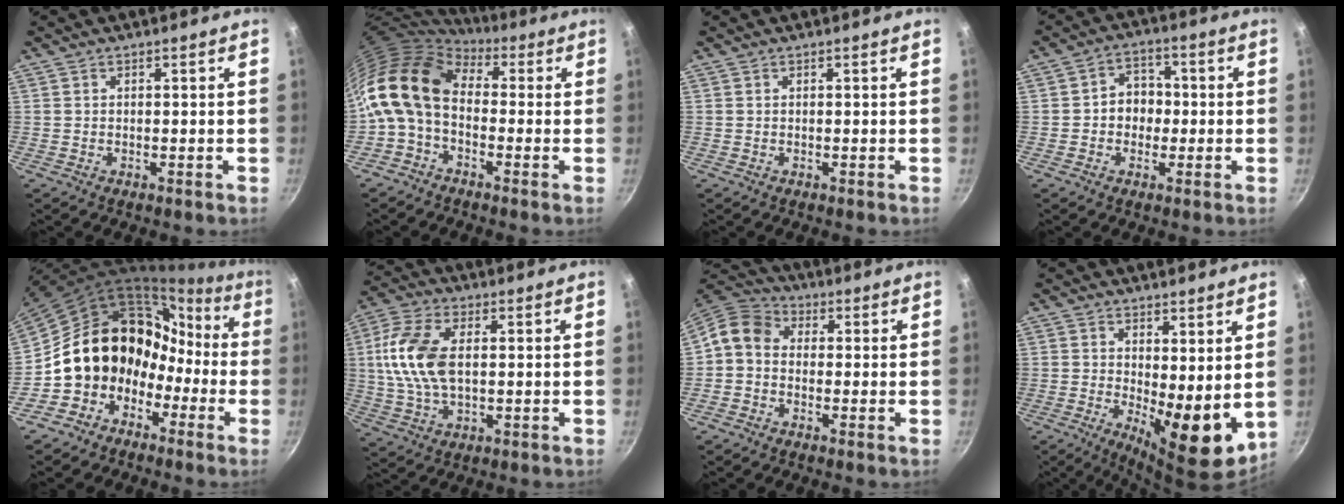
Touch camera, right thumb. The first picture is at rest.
{"total": 13.6, "force": [-0.1, 9.3, 10.0], "torque": [-0.183, 0.028, -0.026]}
{"total": 0.0}
{"total": 6.2, "force": [-0.6, 5.2, 3.2], "torque": [-0.003, 0.016, -0.015]}
{"total": 16.0, "force": [-3.8, 13.6, 7.6], "torque": [-0.084, 0.072, -0.069]}
{"total": 12.8, "force": [1.4, 7.1, 10.6], "torque": [-0.211, 0.013, 0.019]}
{"total": 6.8, "force": [-0.3, 5.6, 3.9], "torque": [-0.066, 0.027, -0.029]}
{"total": 10.3, "force": [1.0, 3.9, 9.5], "torque": [-0.119, -0.030, 0.024]}